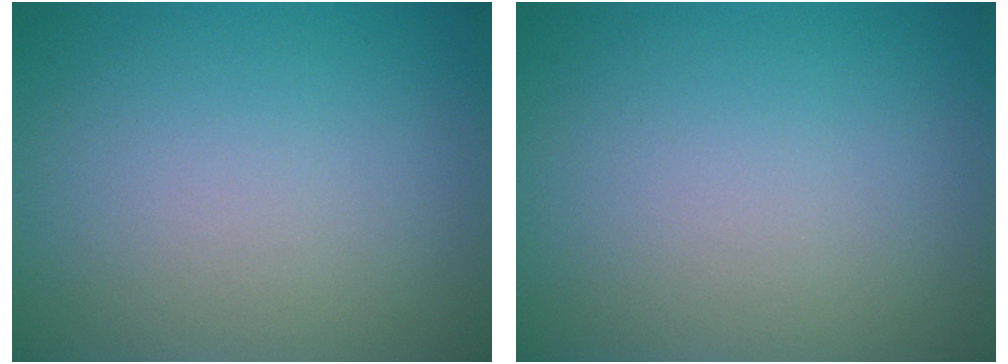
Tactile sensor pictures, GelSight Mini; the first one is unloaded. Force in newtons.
{"total": 0.0}